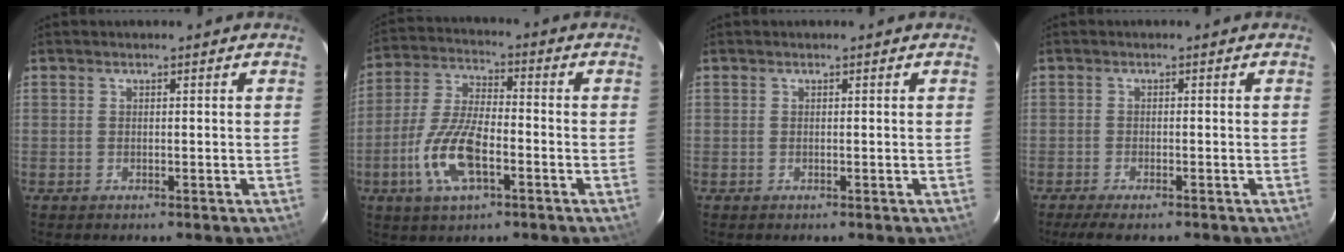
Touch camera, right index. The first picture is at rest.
{"total": 12.4, "force": [-4.7, 4.8, 10.4], "torque": [-0.225, -0.004, -0.090]}
{"total": 0.0}
{"total": 5.1, "force": [-4.0, 1.0, 2.9], "torque": [-0.070, -0.021, -0.069]}